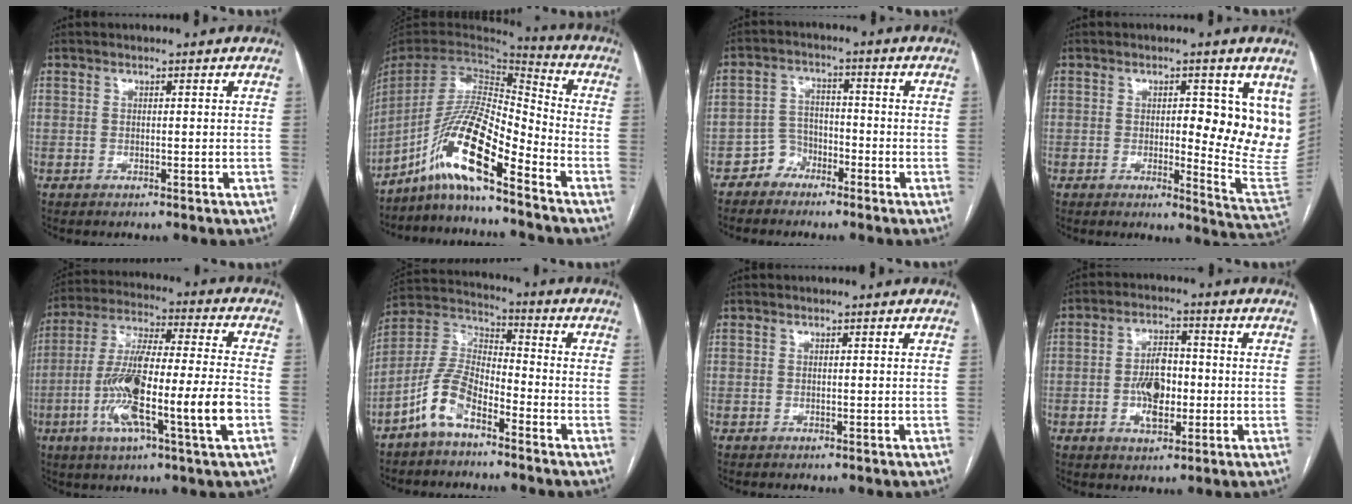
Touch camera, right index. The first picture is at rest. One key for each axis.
{"total": 13.4, "fx": -8.8, "fy": 1.2, "fz": 10.0, "tx": -0.197, "ty": 0.004, "tz": -0.165}
{"total": 4.0, "fx": -2.8, "fy": 2.8, "fz": 0.2, "tx": 0.005, "ty": 0.013, "tz": -0.053}
{"total": 11.6, "fx": 3.2, "fy": 3.2, "fz": 10.6, "tx": -0.112, "ty": -0.016, "tz": 0.035}
{"total": 18.4, "fx": -5.4, "fy": 1.0, "fz": 17.5, "tx": -0.322, "ty": -0.004, "tz": -0.095}
{"total": 9.1, "fx": -5.8, "fy": 3.7, "fz": 6.0, "tx": -0.142, "ty": 0.017, "tz": -0.120}
{"total": 0.0}
{"total": 7.2, "fx": -1.2, "fy": 3.8, "fz": 6.0, "tx": -0.114, "ty": 0.010, "tz": -0.018}